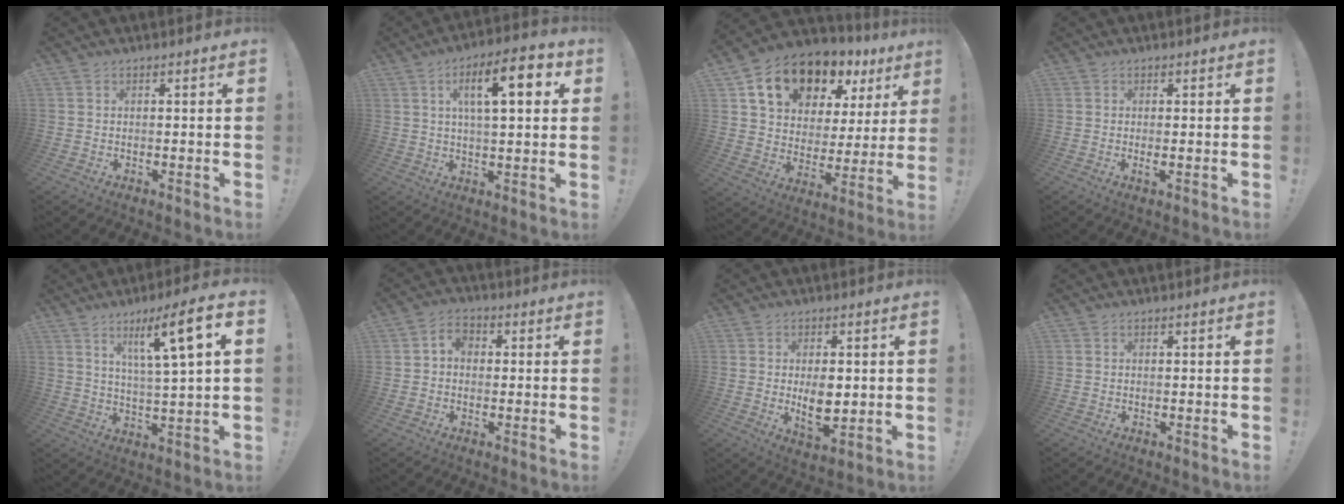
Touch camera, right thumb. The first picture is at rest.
{"total": 13.5, "force": [4.4, 4.4, 12.0], "torque": [-0.181, 0.000, 0.062]}
{"total": 16.9, "force": [11.1, 10.1, 8.0], "torque": [-0.124, -0.063, 0.208]}
{"total": 1.4, "force": [-0.1, 0.0, 1.4], "torque": [-0.020, -0.004, -0.003]}
{"total": 12.7, "force": [5.4, 0.6, 11.5], "torque": [-0.182, -0.024, 0.070]}
{"total": 4.4, "force": [-0.2, 3.5, 2.7], "torque": [-0.047, 0.010, -0.002]}
{"total": 8.1, "force": [0.3, 4.4, 6.8], "torque": [-0.103, -0.015, 0.004]}
{"total": 0.0}